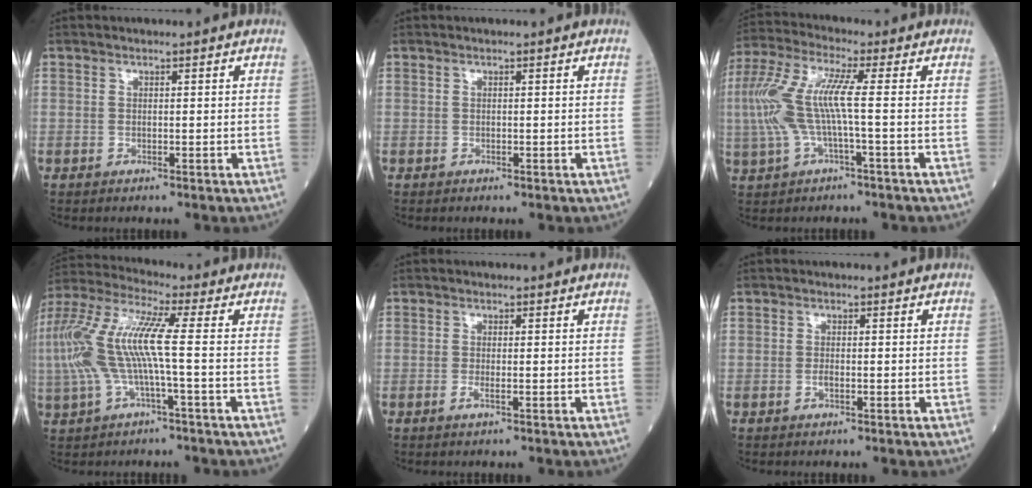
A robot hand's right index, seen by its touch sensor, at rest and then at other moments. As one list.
[{"total": 0.0}, {"total": 9.9, "force": [-0.4, 1.2, 9.8], "torque": [-0.229, 0.026, -0.013]}, {"total": 13.2, "force": [-0.7, 1.8, 13.1], "torque": [-0.298, 0.028, -0.021]}, {"total": 0.7, "force": [-0.3, 0.0, 0.7], "torque": [-0.015, 0.000, -0.005]}, {"total": 0.9, "force": [-0.3, 0.2, 0.8], "torque": [-0.017, 0.001, -0.006]}]